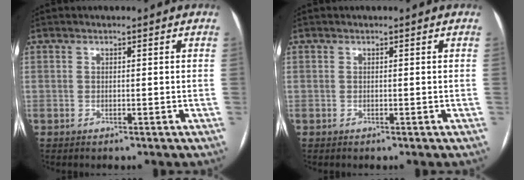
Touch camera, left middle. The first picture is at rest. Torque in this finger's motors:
{"motor_torque": [0.00, 0.00, 0.00, 0.00]}